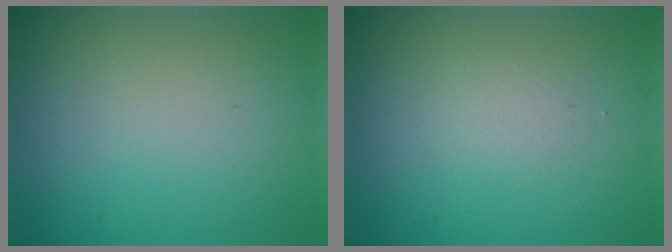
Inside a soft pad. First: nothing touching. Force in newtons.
{"total": 1.2, "press": 1.2, "slide": 0.0}